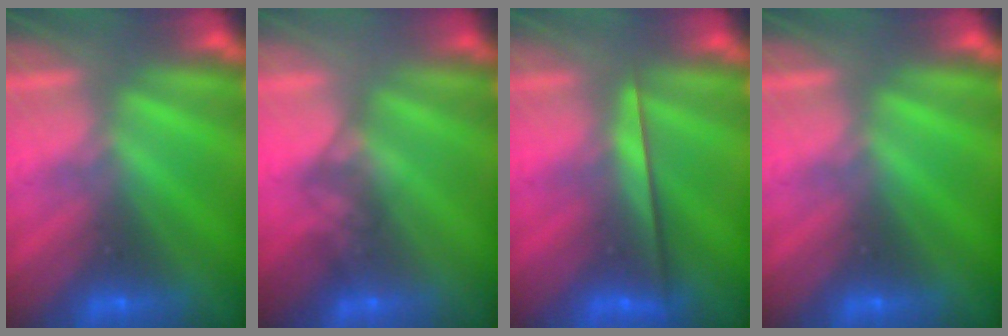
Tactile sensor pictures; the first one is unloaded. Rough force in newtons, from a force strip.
{"total": 1.6}
{"total": 2.3}
{"total": 0.0}